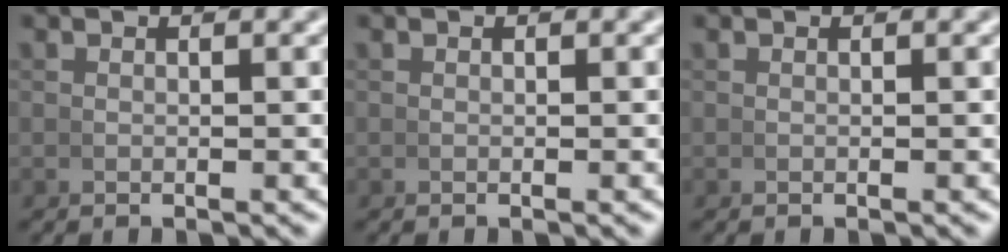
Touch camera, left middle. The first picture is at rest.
{"total": 0.0}
{"total": 0.0}